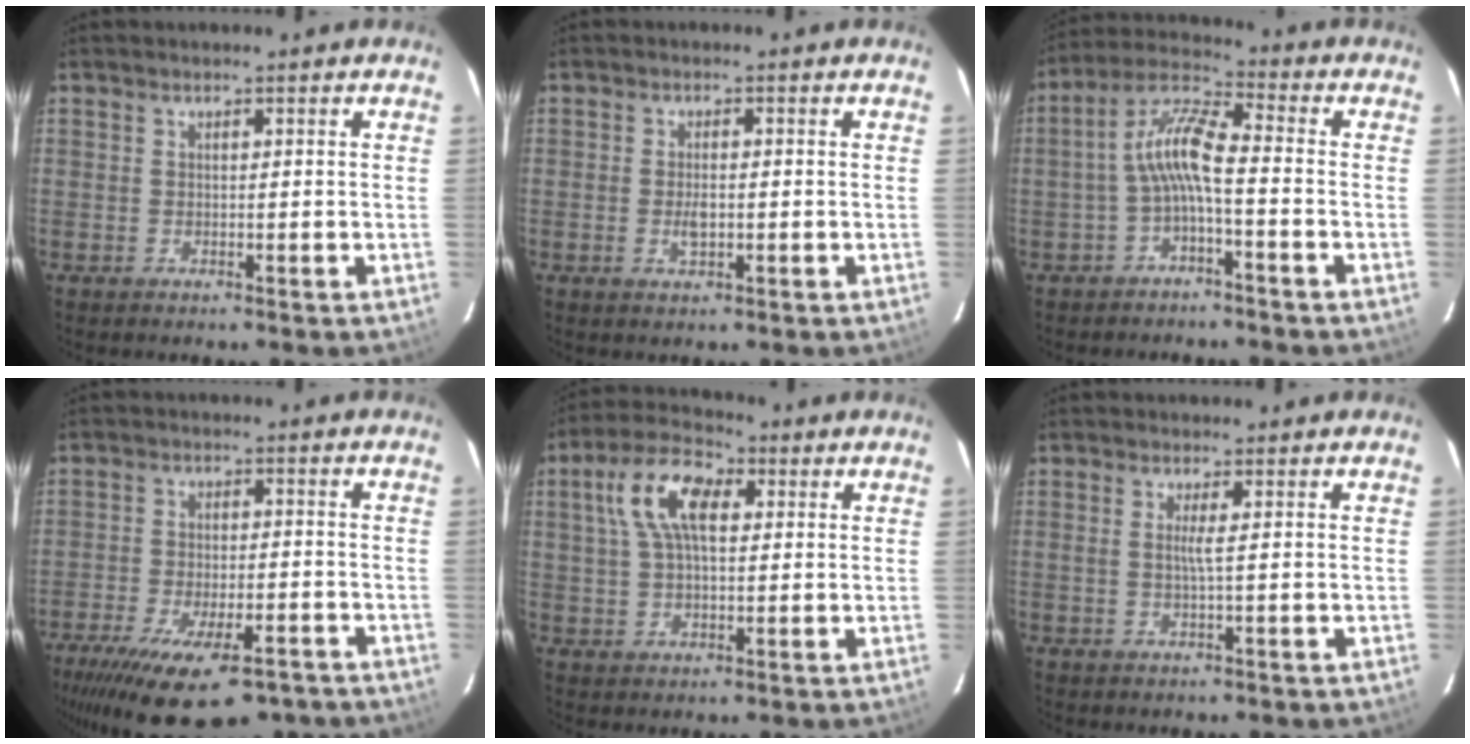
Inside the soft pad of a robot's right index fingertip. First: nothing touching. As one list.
[{"total": 2.7, "force": [-0.6, 1.1, 2.3], "torque": [-0.043, -0.002, -0.008]}, {"total": 7.4, "force": [-2.2, 1.3, 6.9], "torque": [-0.163, 0.021, -0.043]}, {"total": 19.6, "force": [-13.5, 7.3, 12.1], "torque": [-0.235, -0.046, -0.196]}, {"total": 10.6, "force": [3.0, 5.4, 8.6], "torque": [-0.171, 0.030, 0.050]}, {"total": 1.7, "force": [0.2, -0.5, 1.6], "torque": [-0.031, -0.002, 0.003]}]